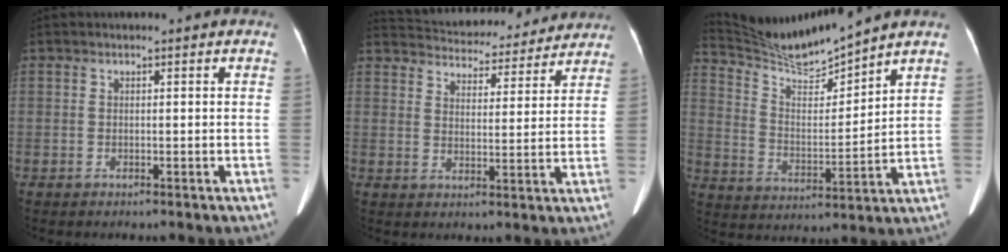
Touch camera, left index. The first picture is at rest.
{"total": 18.7, "force": [17.5, 5.2, 4.3], "torque": [-0.078, 0.021, 0.231]}
{"total": 10.1, "force": [9.8, -1.5, 1.8], "torque": [-0.048, -0.005, 0.200]}